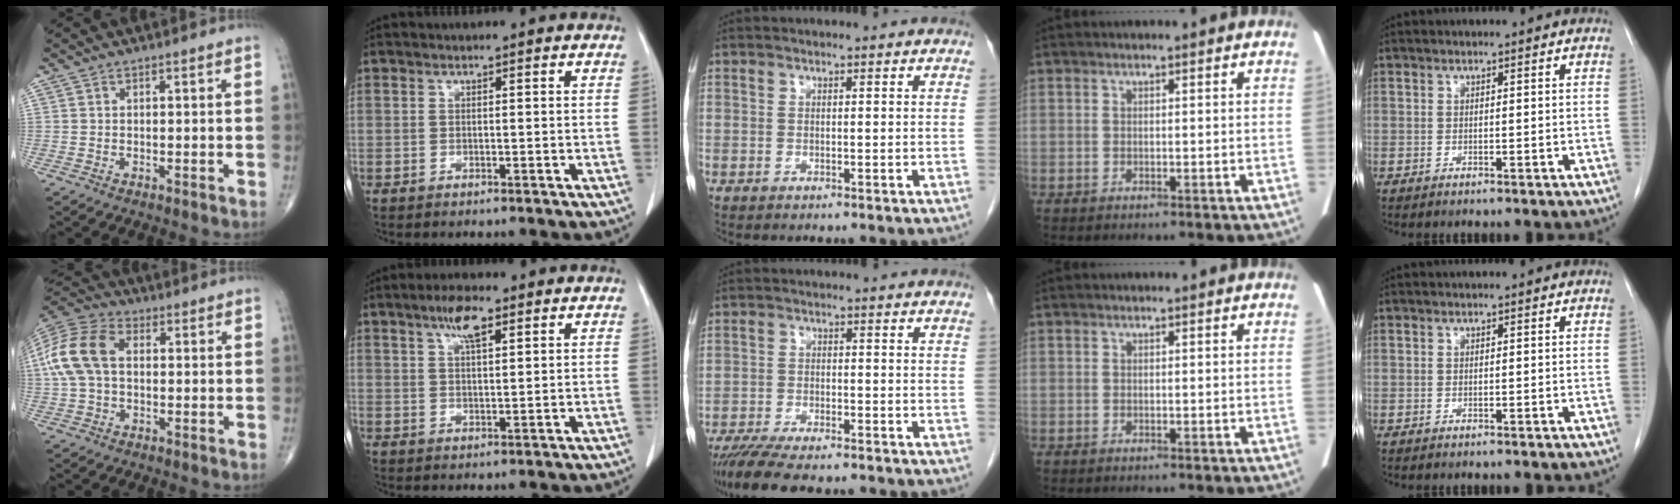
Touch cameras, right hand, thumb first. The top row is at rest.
{"thumb": {"total": 13.4, "force": [1.3, 8.7, 10.1], "torque": [-0.219, 0.033, 0.018]}, "index": {"total": 5.0, "force": [3.0, 1.2, 3.9], "torque": [-0.078, 0.007, 0.053]}, "middle": {"total": 11.0, "force": [-9.4, 2.0, 5.3], "torque": [-0.081, -0.015, -0.145]}}